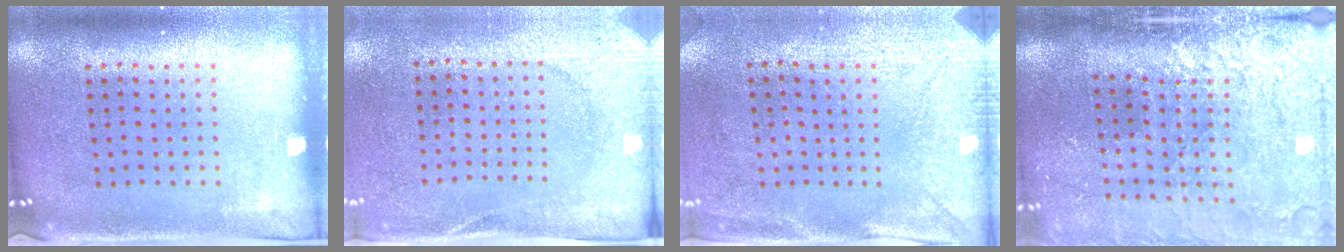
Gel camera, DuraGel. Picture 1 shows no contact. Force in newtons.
{"total": 2.7, "press": 2.3, "slide": 1.3}
{"total": 2.9, "press": 2.3, "slide": 1.8}
{"total": 4.6, "press": 3.7, "slide": 2.8}